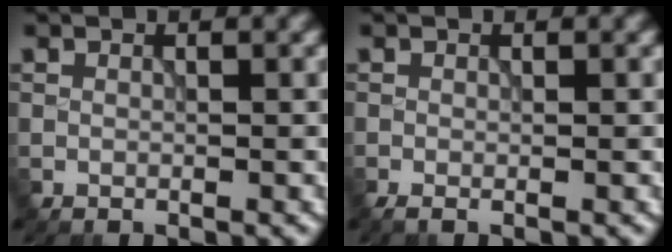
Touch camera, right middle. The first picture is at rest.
{"total": 0.7, "force": [-0.4, 0.2, 0.6], "torque": [-0.014, -0.006, -0.008]}